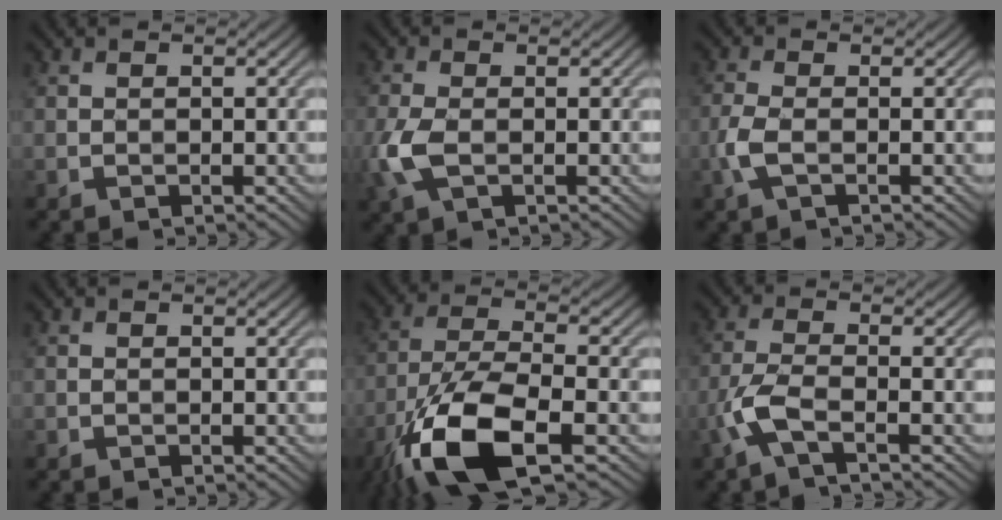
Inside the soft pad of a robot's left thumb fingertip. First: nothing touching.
{"total": 4.4, "force": [-1.1, 2.1, 3.7], "torque": [-0.100, -0.003, -0.029]}
{"total": 2.9, "force": [-1.0, 1.0, 2.6], "torque": [-0.069, 0.002, -0.030]}
{"total": 0.0}
{"total": 14.2, "force": [-7.6, 5.0, 10.9], "torque": [-0.238, -0.016, -0.154]}
{"total": 4.7, "force": [-2.5, 1.1, 3.9], "torque": [-0.093, 0.001, -0.066]}